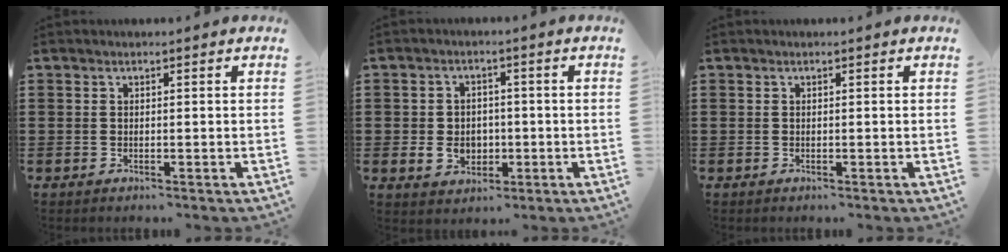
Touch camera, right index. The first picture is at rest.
{"total": 4.2, "force": [-0.6, 3.5, 2.2], "torque": [-0.050, 0.007, -0.013]}
{"total": 0.0}